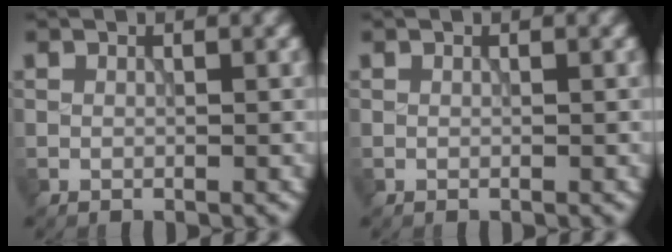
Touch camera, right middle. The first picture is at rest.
{"total": 0.0}